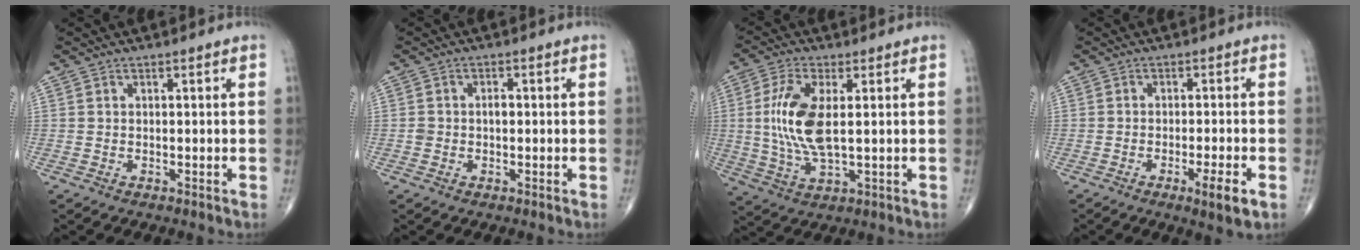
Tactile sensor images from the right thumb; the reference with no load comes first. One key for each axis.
{"total": 2.0, "fx": -0.2, "fy": 1.5, "fz": 1.3, "tx": -0.019, "ty": 0.007, "tz": -0.003}
{"total": 11.0, "fx": 1.2, "fy": 4.4, "fz": 10.0, "tx": -0.223, "ty": -0.009, "tz": 0.027}
{"total": 5.3, "fx": -2.4, "fy": 0.7, "fz": 4.7, "tx": -0.075, "ty": -0.001, "tz": -0.037}